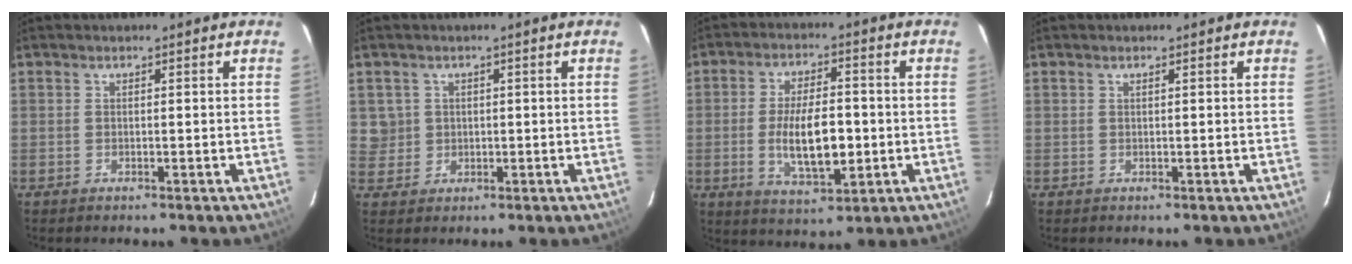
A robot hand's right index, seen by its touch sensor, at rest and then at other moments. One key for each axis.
{"total": 3.6, "fx": 0.8, "fy": 3.5, "fz": 0.1, "tx": 0.012, "ty": 0.017, "tz": 0.019}
{"total": 11.2, "fx": -1.8, "fy": 4.4, "fz": 10.1, "tx": -0.190, "ty": -0.009, "tz": -0.025}
{"total": 0.0}